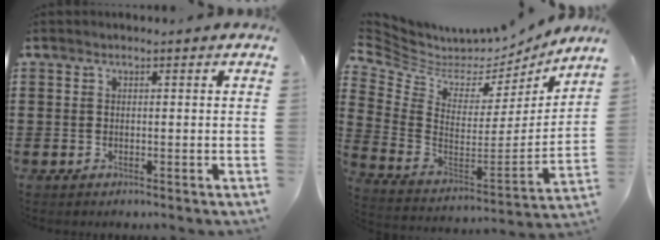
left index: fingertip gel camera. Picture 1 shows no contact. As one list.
[{"total": 4.5, "force": [3.8, 2.2, 0.9], "torque": [-0.052, -0.046, 0.064]}]